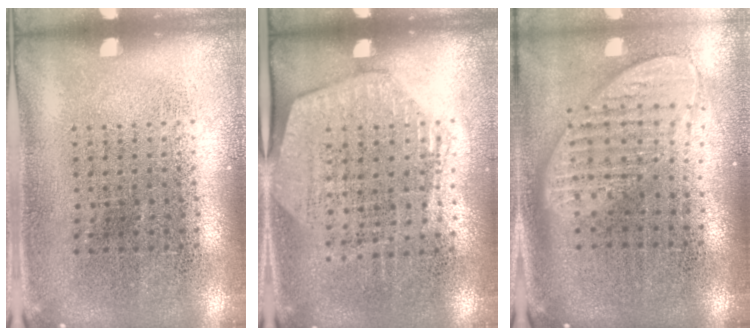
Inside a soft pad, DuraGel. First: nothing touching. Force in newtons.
{"total": 1.5, "press": 1.4, "slide": 0.7}
{"total": 2.0, "press": 1.5, "slide": 1.2}